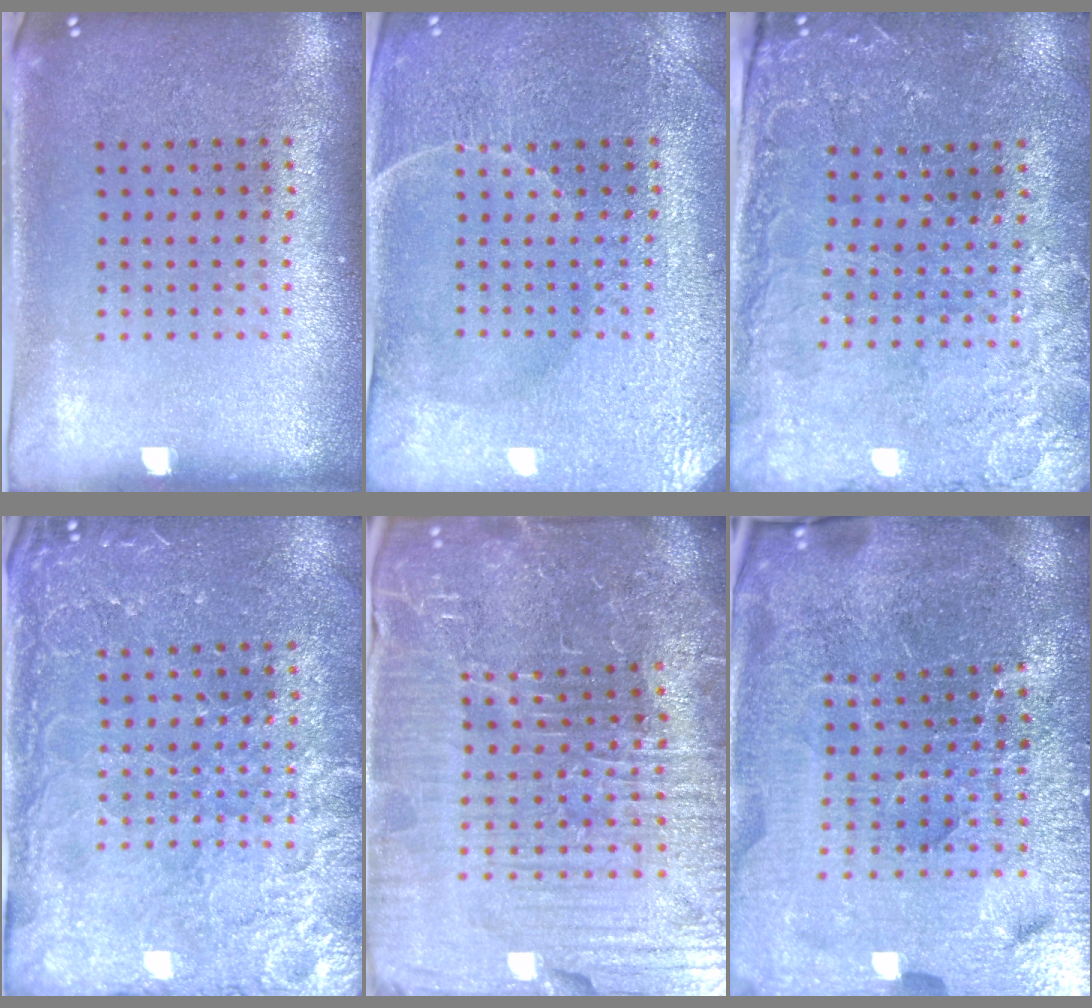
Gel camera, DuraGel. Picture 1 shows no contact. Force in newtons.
{"total": 3.7, "press": 3.7, "slide": 0.6}
{"total": 0.7, "press": 0.6, "slide": 0.4}
{"total": 3.9, "press": 3.8, "slide": 1.0}
{"total": 7.4, "press": 6.6, "slide": 3.4}
{"total": 7.2, "press": 6.2, "slide": 3.5}